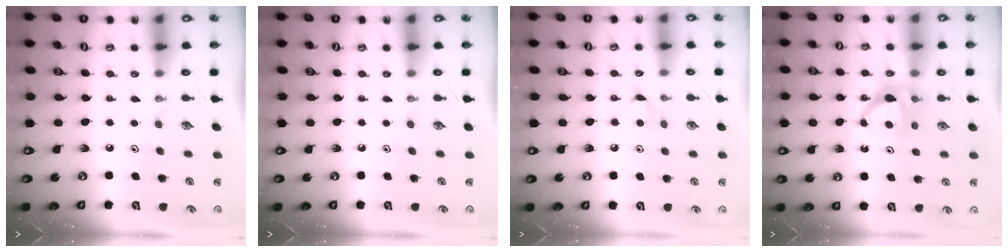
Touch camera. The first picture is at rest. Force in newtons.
{"total": 0.0}
{"total": 4.1, "press": 4.1, "slide": 0.5}
{"total": 6.0, "press": 6.0, "slide": 0.7}